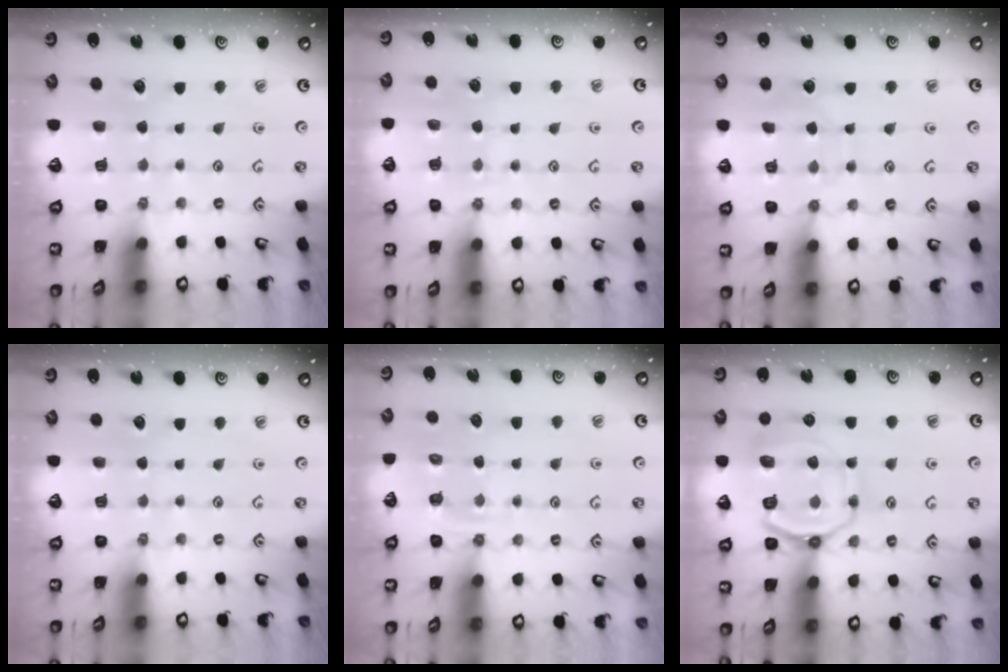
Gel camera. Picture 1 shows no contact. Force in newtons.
{"total": 5.5, "press": 5.4, "slide": 0.6}
{"total": 5.0, "press": 5.0, "slide": 0.4}
{"total": 0.0}
{"total": 5.4, "press": 5.2, "slide": 1.2}
{"total": 12.6, "press": 12.5, "slide": 1.4}